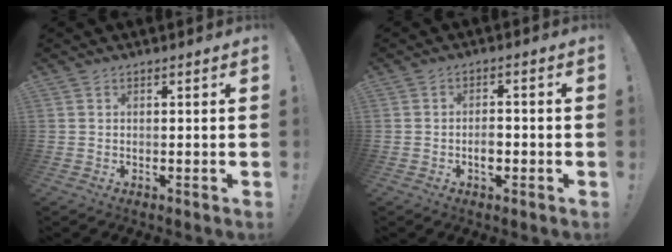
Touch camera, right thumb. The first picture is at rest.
{"total": 3.6, "force": [-1.4, 2.0, 2.6], "torque": [-0.035, 0.004, -0.025]}